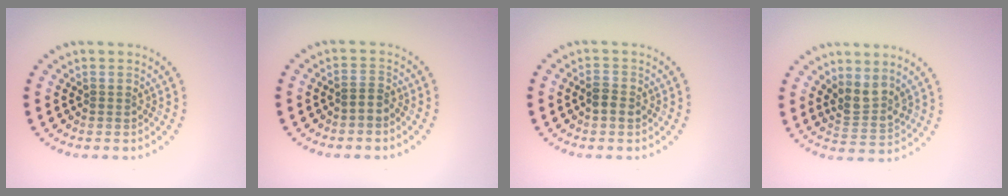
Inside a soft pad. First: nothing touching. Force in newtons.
{"total": 0.9, "press": 0.6, "slide": 0.6}
{"total": 1.6, "press": 1.5, "slide": 0.3}
{"total": 2.6, "press": 2.0, "slide": 1.6}